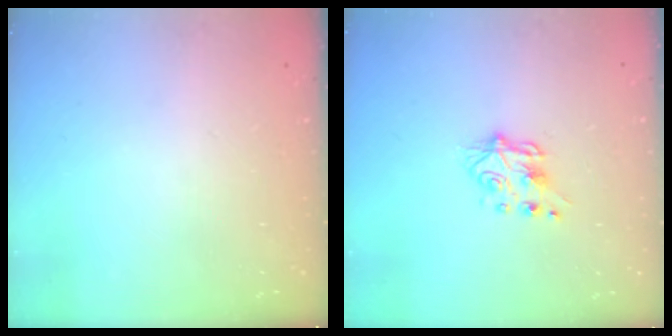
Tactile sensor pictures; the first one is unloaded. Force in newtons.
{"total": 6.5, "press": 6.5, "slide": 0.6}